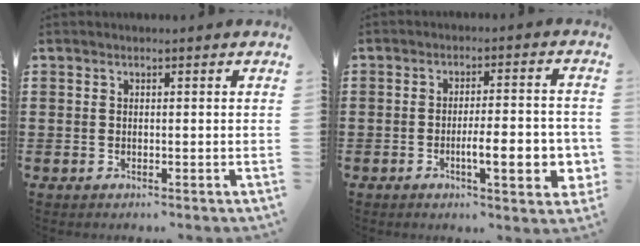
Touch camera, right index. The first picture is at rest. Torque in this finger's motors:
{"motor_torque": [0.36, -0.21, 0.27, 0.12]}